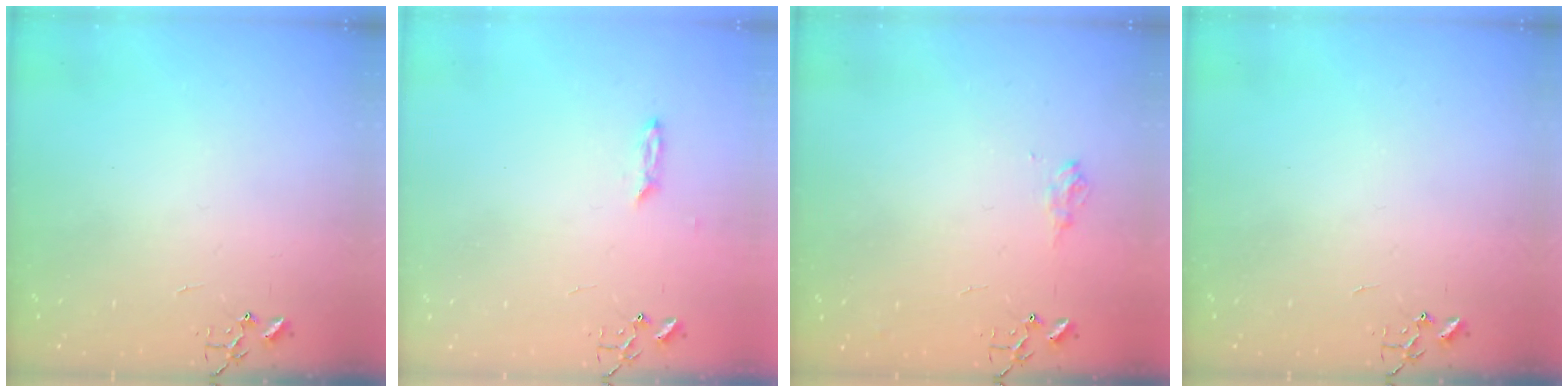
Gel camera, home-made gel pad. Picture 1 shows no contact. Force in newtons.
{"total": 2.3, "press": 2.2, "slide": 0.4}
{"total": 8.0, "press": 8.0, "slide": 1.0}
{"total": 0.0}